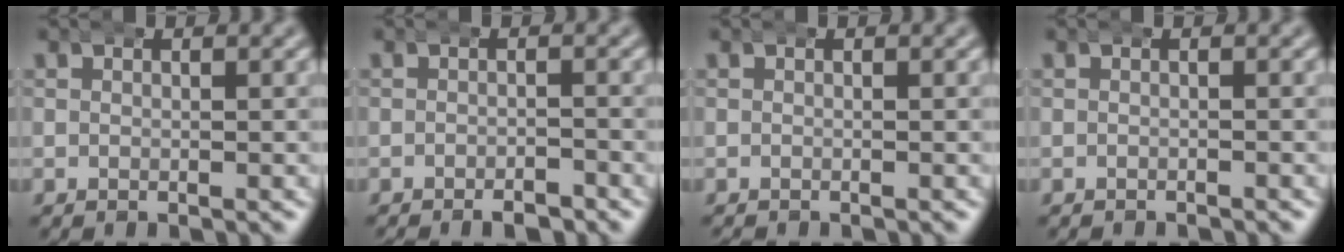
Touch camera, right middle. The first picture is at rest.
{"total": 2.1, "force": [-1.9, 0.5, 0.5], "torque": [-0.001, -0.004, -0.033]}
{"total": 0.0}
{"total": 0.6, "force": [-0.6, 0.0, -0.2], "torque": [0.001, -0.004, -0.007]}